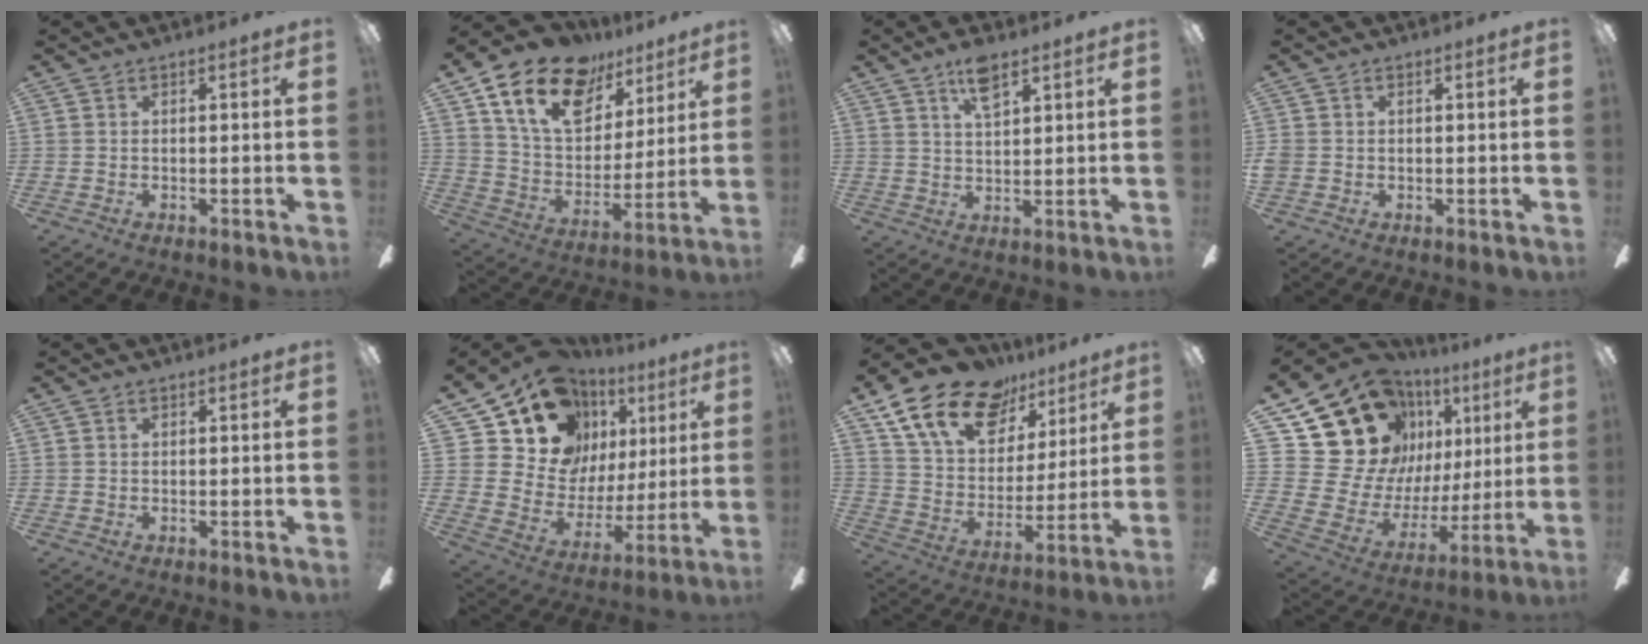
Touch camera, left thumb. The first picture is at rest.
{"total": 20.0, "force": [12.5, 11.8, 10.3], "torque": [-0.185, -0.060, 0.228]}
{"total": 6.5, "force": [4.4, 2.3, 4.3], "torque": [-0.078, -0.009, 0.074]}
{"total": 1.4, "force": [-0.3, 1.3, 0.6], "torque": [-0.010, 0.006, -0.007]}
{"total": 0.5, "force": [0.2, 0.4, 0.2], "torque": [-0.005, 0.004, 0.004]}
{"total": 15.6, "force": [10.0, 10.9, 5.0], "torque": [-0.104, -0.083, 0.197]}
{"total": 19.4, "force": [12.5, 11.6, 9.2], "torque": [-0.166, -0.064, 0.230]}
{"total": 21.5, "force": [12.8, 14.8, 8.9], "torque": [-0.188, -0.099, 0.257]}